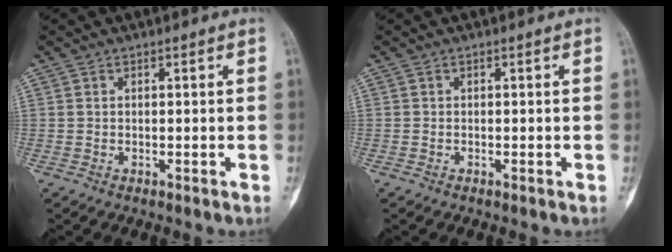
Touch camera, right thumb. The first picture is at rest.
{"total": 0.0}